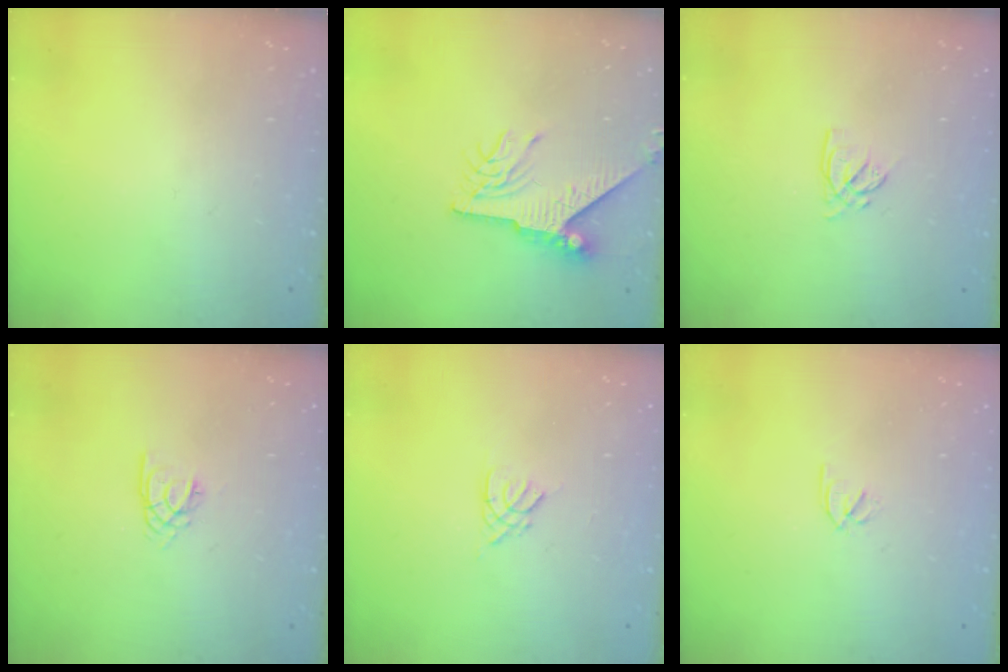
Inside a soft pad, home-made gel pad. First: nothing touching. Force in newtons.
{"total": 9.3, "press": 9.3, "slide": 0.4}
{"total": 2.8, "press": 2.8, "slide": 0.1}
{"total": 2.8, "press": 2.7, "slide": 0.3}
{"total": 2.8, "press": 2.7, "slide": 0.5}
{"total": 1.8, "press": 1.7, "slide": 0.5}